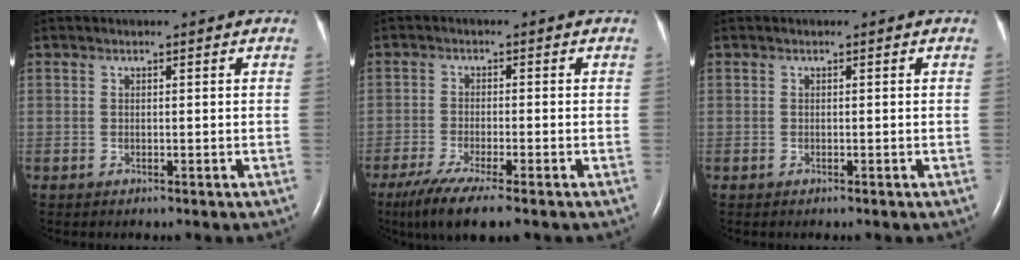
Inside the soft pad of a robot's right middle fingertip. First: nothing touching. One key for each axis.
{"total": 8.1, "fx": -5.7, "fy": 0.6, "fz": 5.7, "tx": -0.102, "ty": -0.021, "tz": -0.091}
{"total": 0.0}